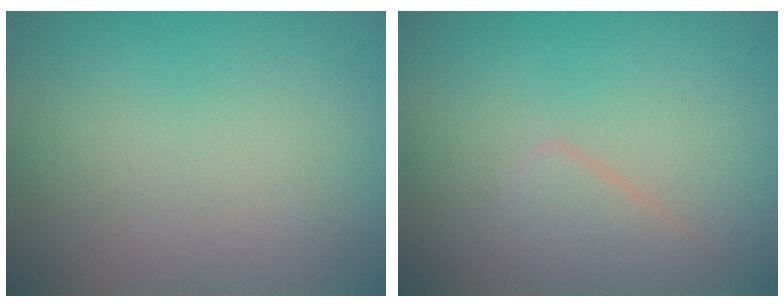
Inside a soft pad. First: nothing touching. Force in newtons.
{"total": 2.2, "press": 2.1, "slide": 0.2}